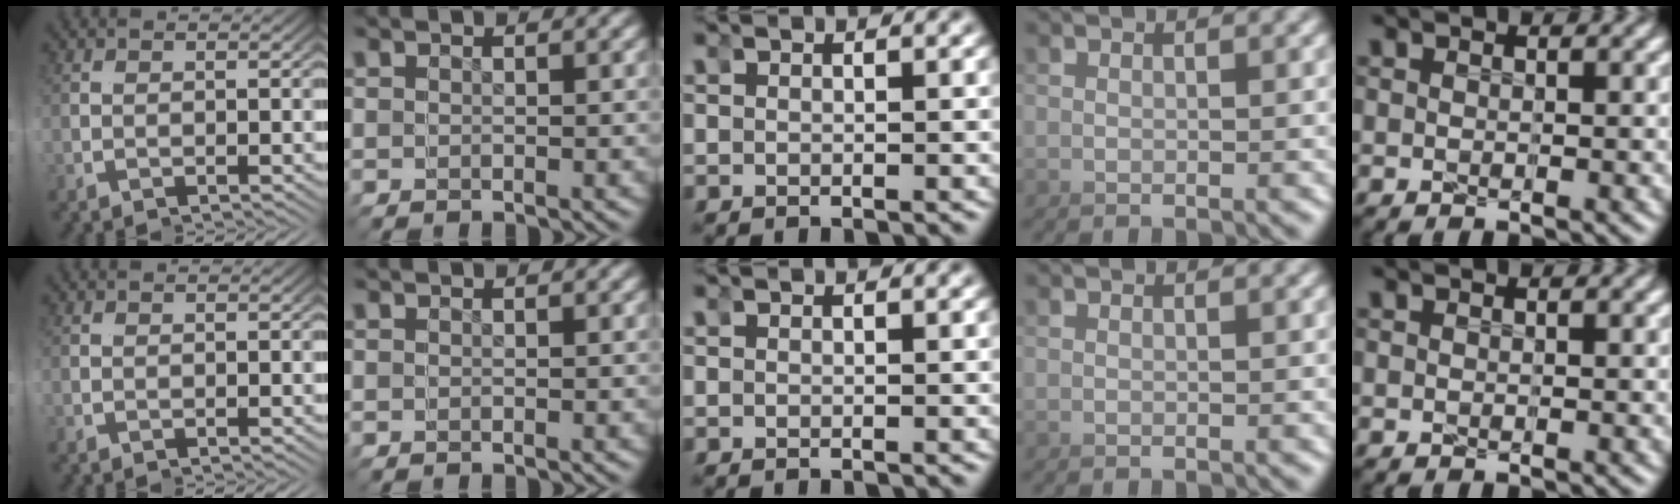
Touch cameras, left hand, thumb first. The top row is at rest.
{}